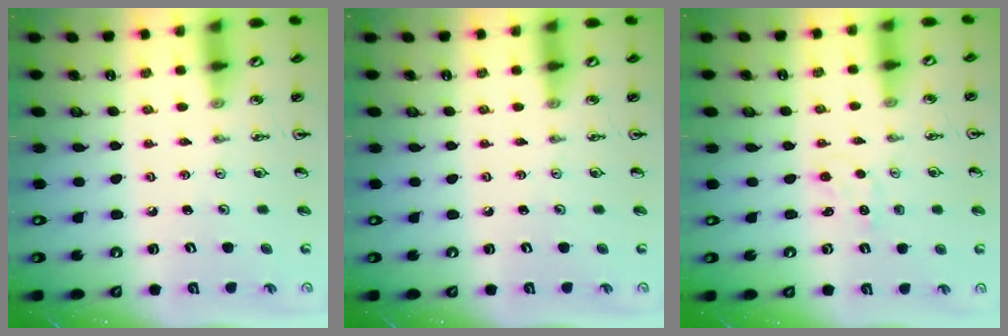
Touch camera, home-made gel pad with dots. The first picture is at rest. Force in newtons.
{"total": 0.0}
{"total": 1.5, "press": 1.4, "slide": 0.3}